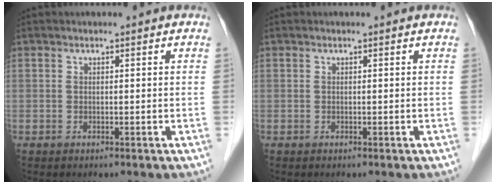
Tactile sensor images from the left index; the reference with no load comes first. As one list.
[{"total": 0.0}]